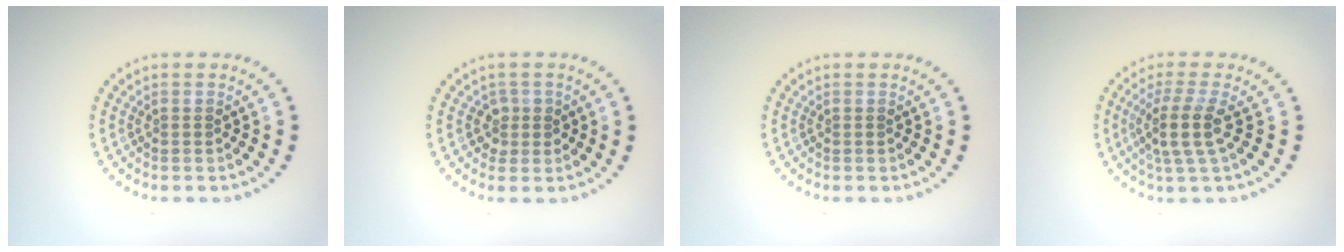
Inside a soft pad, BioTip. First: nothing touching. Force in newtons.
{"total": 1.3, "press": 1.1, "slide": 0.6}
{"total": 0.0}
{"total": 3.3, "press": 2.6, "slide": 2.1}